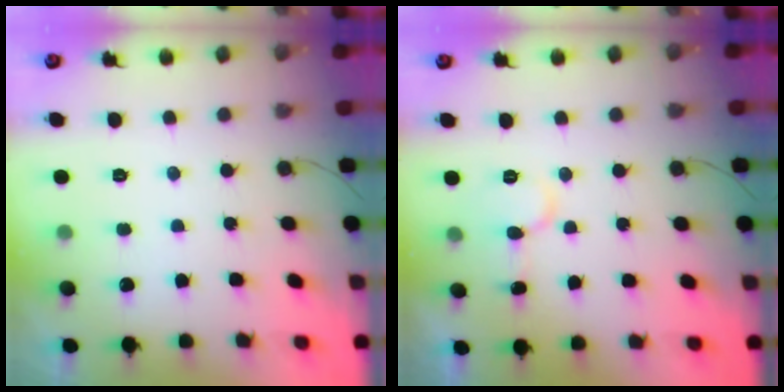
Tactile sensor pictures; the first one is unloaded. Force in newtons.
{"total": 6.9, "press": 6.8, "slide": 0.7}